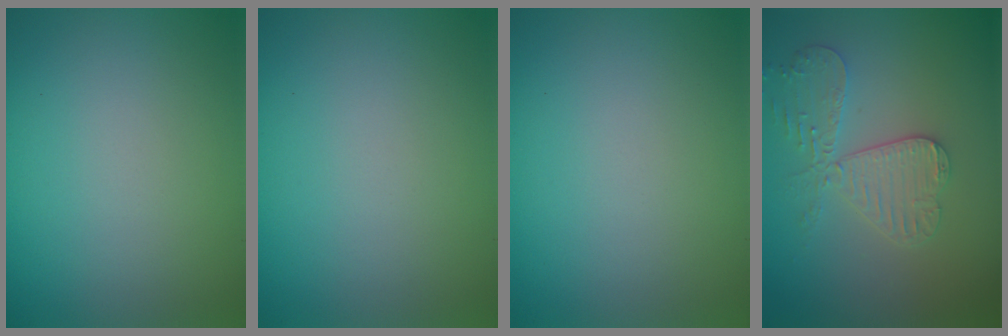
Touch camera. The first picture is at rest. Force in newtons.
{"total": 0.0}
{"total": 0.0}
{"total": 4.2, "press": 3.7, "slide": 2.0}